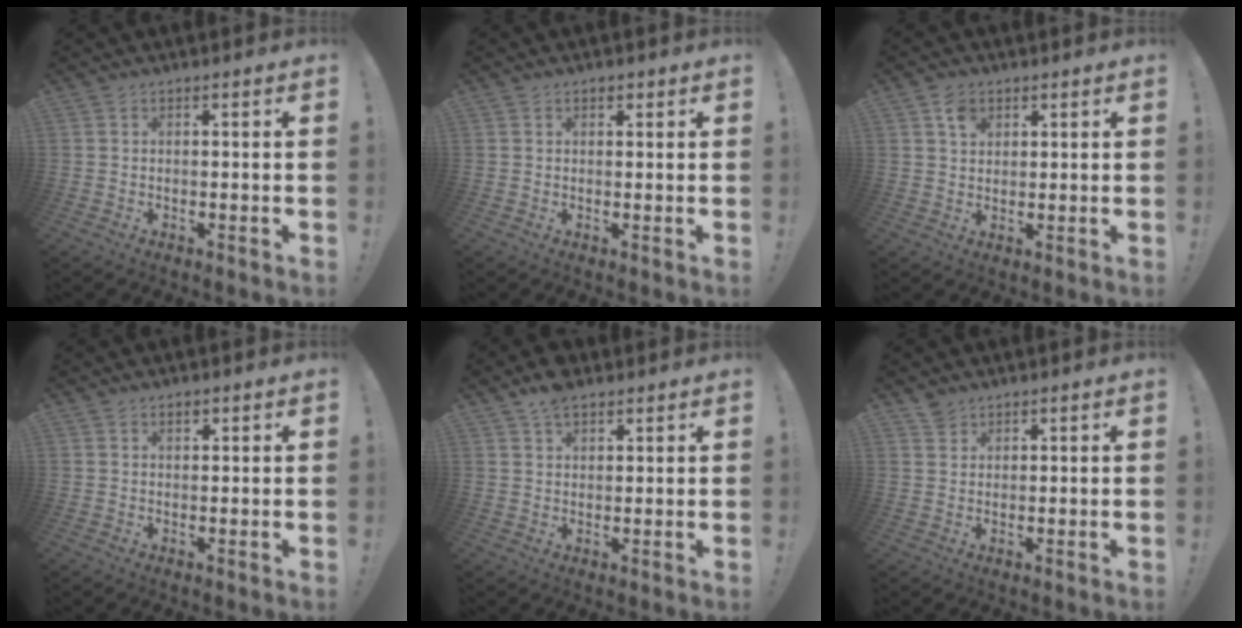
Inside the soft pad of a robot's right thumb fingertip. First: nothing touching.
{"total": 1.1, "force": [0.6, 0.8, 0.4], "torque": [-0.007, 0.001, 0.011]}
{"total": 4.6, "force": [2.5, 3.4, 1.7], "torque": [-0.013, -0.010, 0.042]}
{"total": 1.4, "force": [1.0, 0.8, 0.7], "torque": [-0.012, 0.000, 0.018]}
{"total": 6.0, "force": [4.4, 2.9, 2.8], "torque": [-0.038, -0.019, 0.082]}
{"total": 3.3, "force": [2.6, 1.8, 0.5], "torque": [-0.001, -0.012, 0.050]}